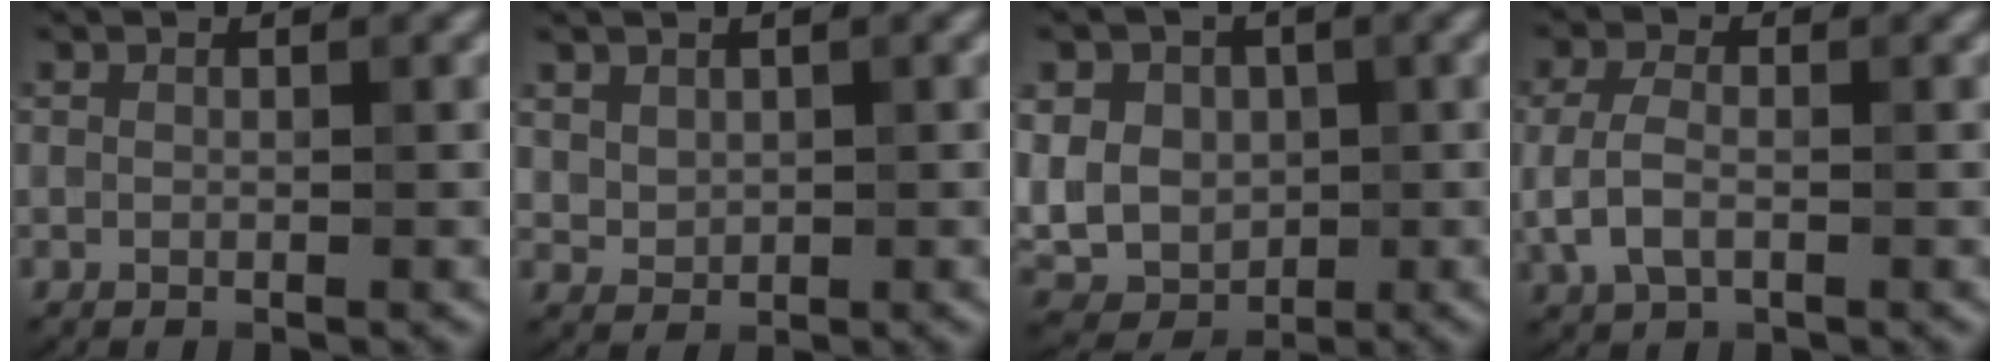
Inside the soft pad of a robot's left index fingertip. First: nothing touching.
{"total": 1.6, "force": [1.0, 1.1, 0.7], "torque": [-0.024, -0.006, 0.036]}
{"total": 10.9, "force": [1.2, 9.0, 6.0], "torque": [-0.110, 0.034, -0.009]}
{"total": 3.1, "force": [-0.4, 1.7, 2.6], "torque": [-0.064, 0.005, -0.010]}